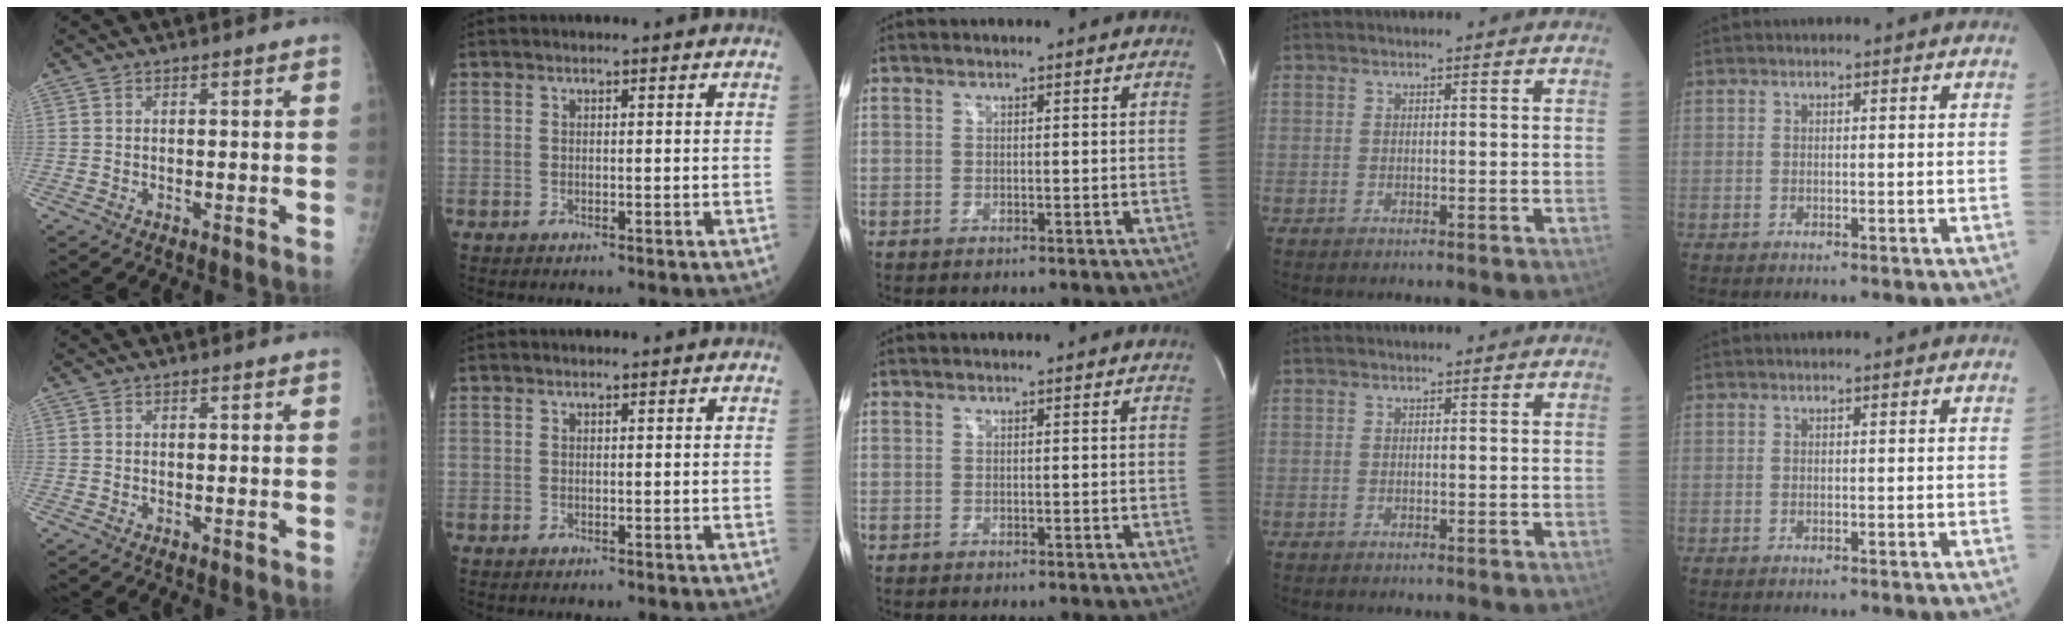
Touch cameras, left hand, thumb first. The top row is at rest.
{}